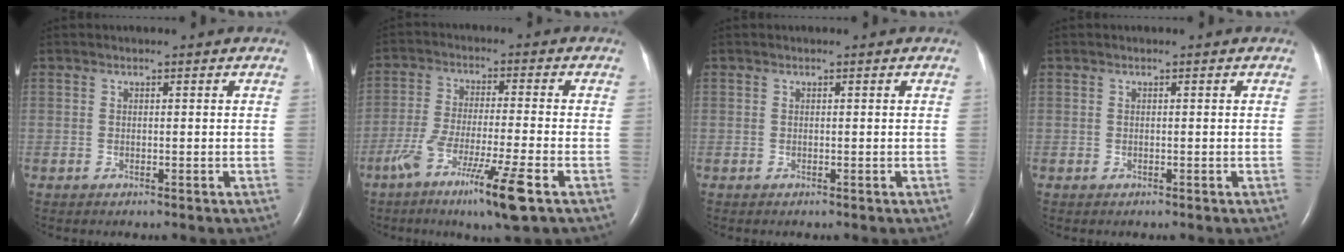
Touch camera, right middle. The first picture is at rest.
{"total": 11.5, "force": [-6.3, -0.2, 9.6], "torque": [-0.183, -0.030, -0.110]}
{"total": 0.0}
{"total": 0.0}